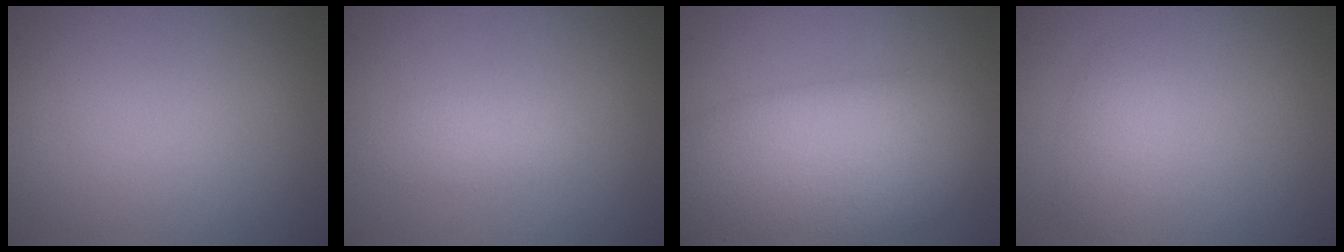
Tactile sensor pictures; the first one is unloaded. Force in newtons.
{"total": 1.6, "press": 1.6, "slide": 0.0}
{"total": 12.3, "press": 12.3, "slide": 0.7}
{"total": 1.8, "press": 1.8, "slide": 0.1}